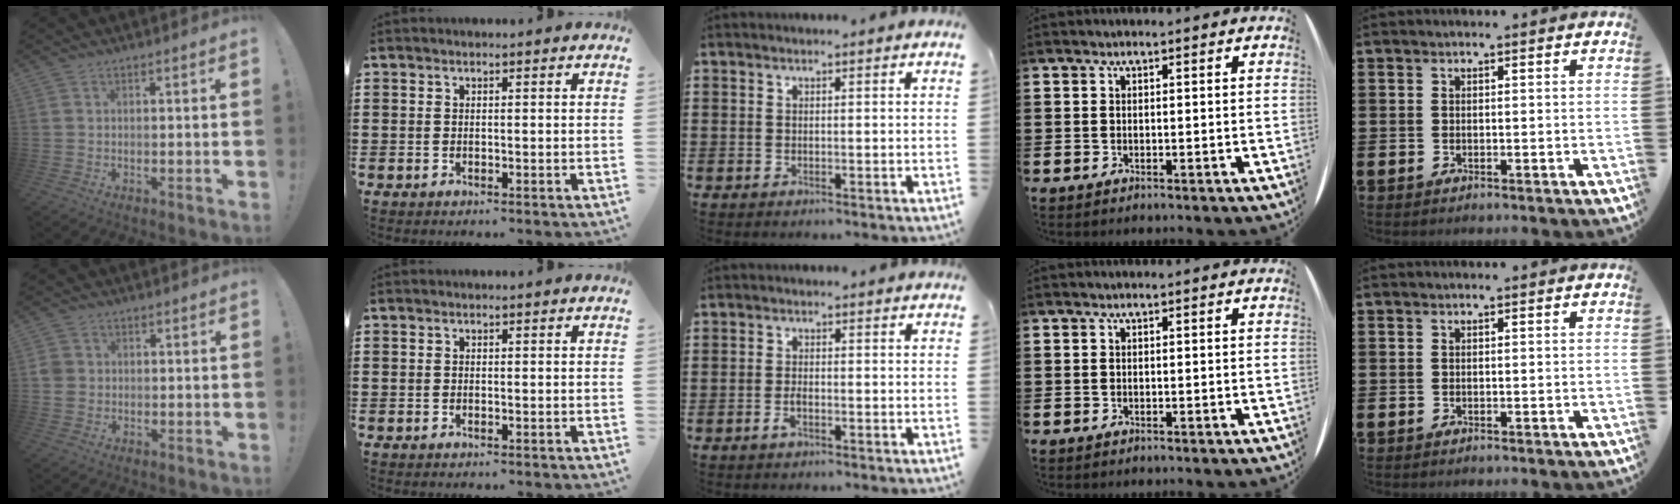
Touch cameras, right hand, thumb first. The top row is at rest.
{"thumb": {"total": 3.7, "force": [0.0, 3.4, 1.5], "torque": [-0.031, 0.007, 0.002]}, "middle": {"total": 1.7, "force": [-0.9, 0.5, 1.4], "torque": [-0.036, -0.003, -0.019]}}